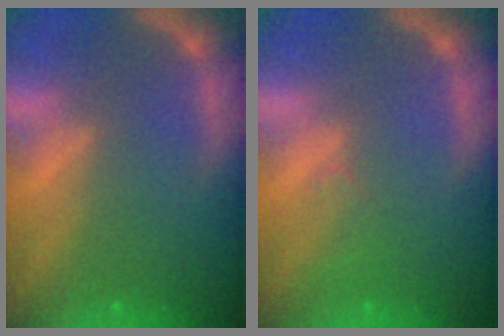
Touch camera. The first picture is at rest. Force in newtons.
{"total": 1.5}